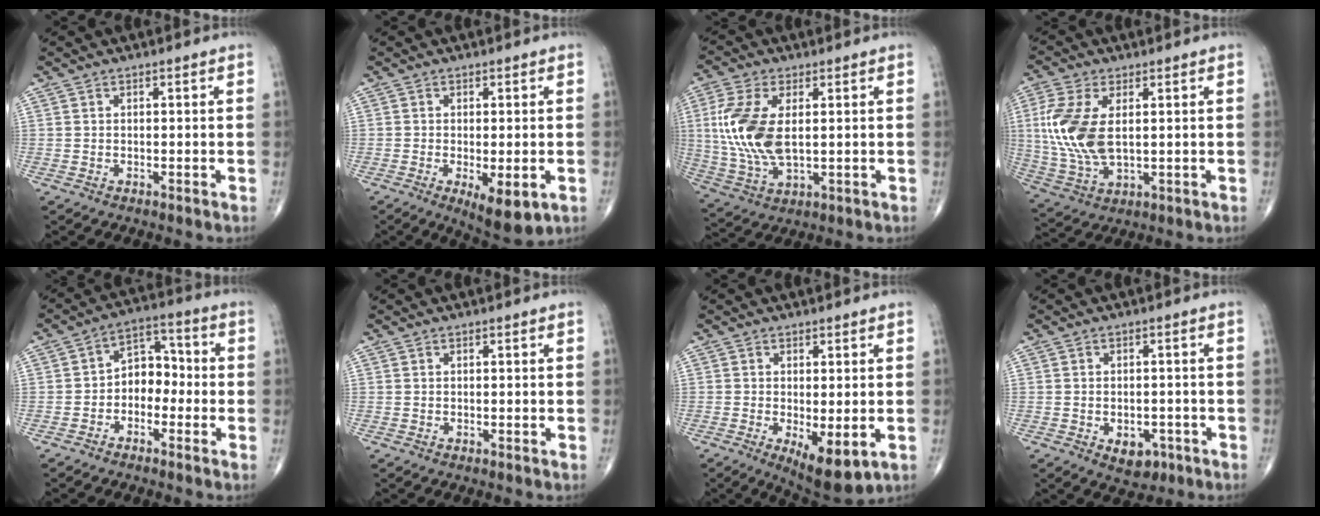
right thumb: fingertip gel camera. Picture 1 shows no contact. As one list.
[{"total": 7.7, "force": [-2.6, 2.8, 6.7], "torque": [-0.099, -0.017, -0.032]}, {"total": 13.4, "force": [1.6, 6.8, 11.5], "torque": [-0.259, -0.008, 0.039]}, {"total": 13.1, "force": [1.8, 6.9, 11.0], "torque": [-0.251, -0.007, 0.043]}, {"total": 7.2, "force": [-1.8, 5.3, 4.5], "torque": [-0.038, 0.041, -0.047]}, {"total": 0.0}, {"total": 8.2, "force": [-2.2, 3.1, 7.3], "torque": [-0.110, -0.022, -0.026]}, {"total": 5.1, "force": [-2.1, 3.4, 3.2], "torque": [-0.026, 0.010, -0.020]}]